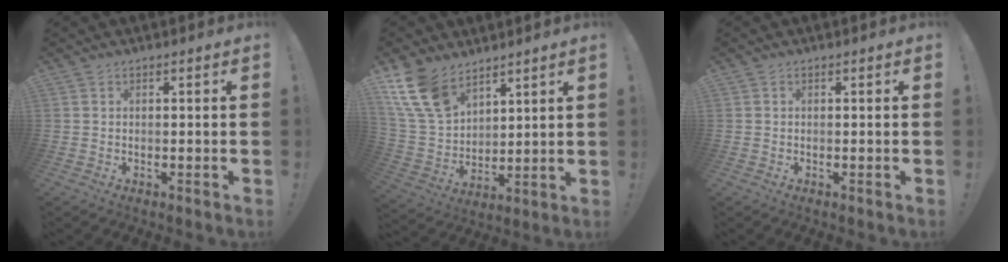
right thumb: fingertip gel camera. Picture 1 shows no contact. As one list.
[{"total": 15.8, "force": [10.5, 9.0, 7.6], "torque": [-0.171, -0.054, 0.206]}, {"total": 0.0}]